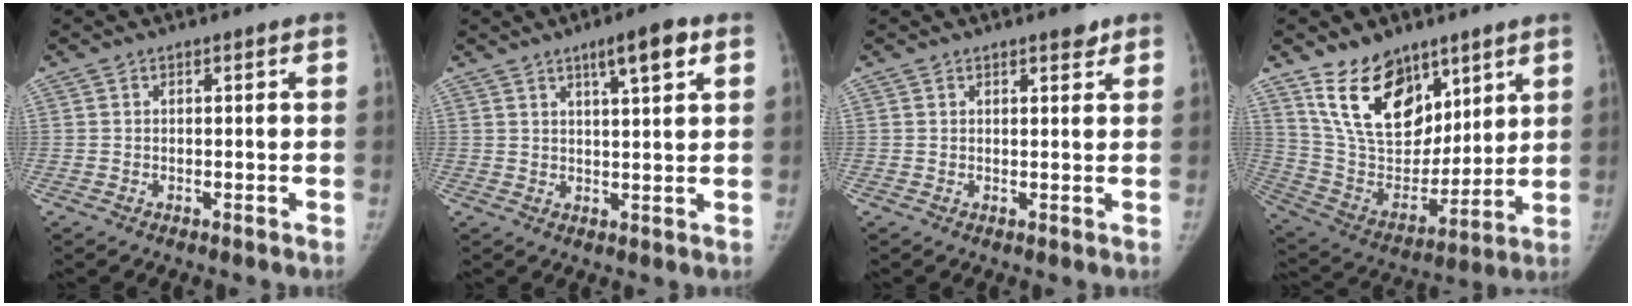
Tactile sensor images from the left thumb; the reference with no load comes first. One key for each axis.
{"total": 6.4, "fx": 3.5, "fy": 1.2, "fz": 5.3, "tx": -0.075, "ty": -0.012, "tz": 0.055}
{"total": 2.2, "fx": 1.6, "fy": 0.7, "fz": 1.3, "tx": -0.008, "ty": -0.009, "tz": 0.022}
{"total": 19.1, "fx": 11.7, "fy": 11.3, "fz": 9.9, "tx": -0.124, "ty": -0.065, "tz": 0.228}